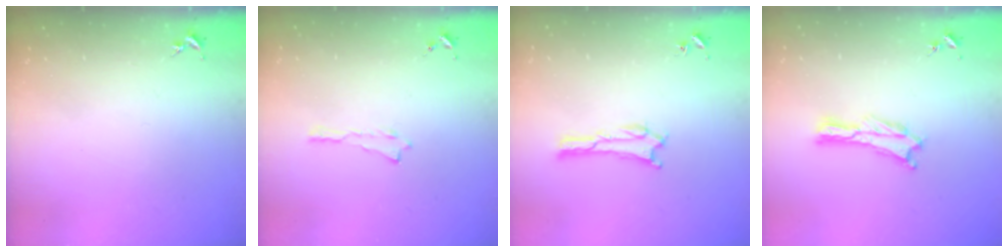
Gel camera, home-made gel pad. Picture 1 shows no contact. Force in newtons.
{"total": 0.0}
{"total": 1.3, "press": 1.3, "slide": 0.4}
{"total": 0.7, "press": 0.7, "slide": 0.2}